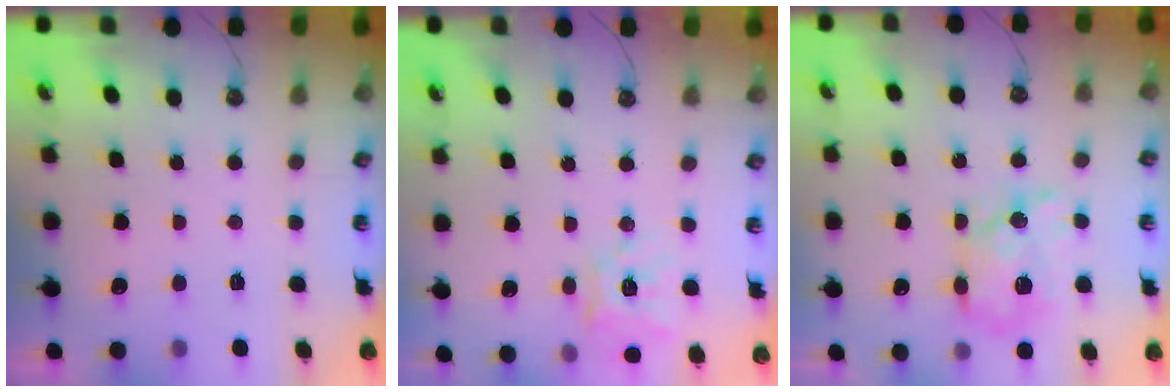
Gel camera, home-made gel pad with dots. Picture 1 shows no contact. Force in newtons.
{"total": 14.1, "press": 14.0, "slide": 1.8}
{"total": 11.2, "press": 11.2, "slide": 0.4}